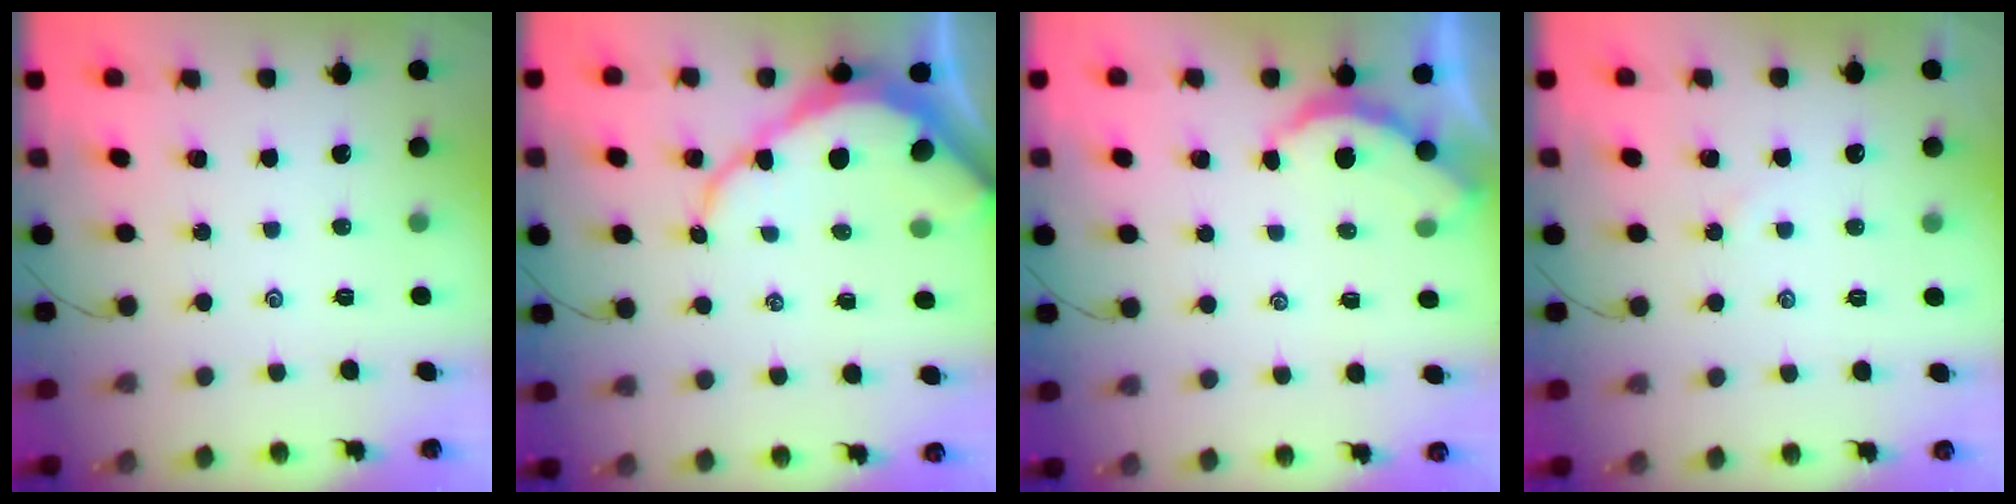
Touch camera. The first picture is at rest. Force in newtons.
{"total": 10.2, "press": 10.1, "slide": 1.0}
{"total": 2.3, "press": 2.3, "slide": 0.3}
{"total": 2.7, "press": 2.7, "slide": 0.4}